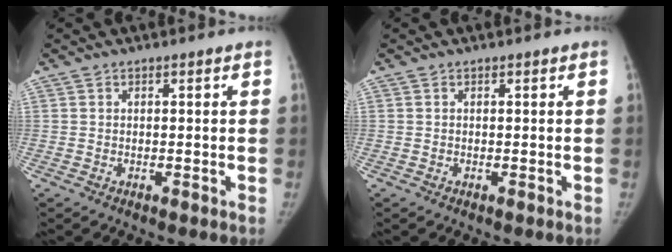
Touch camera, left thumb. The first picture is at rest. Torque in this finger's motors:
{"motor_torque": [0.24, 0.06, -0.30, 0.06, 0.08]}